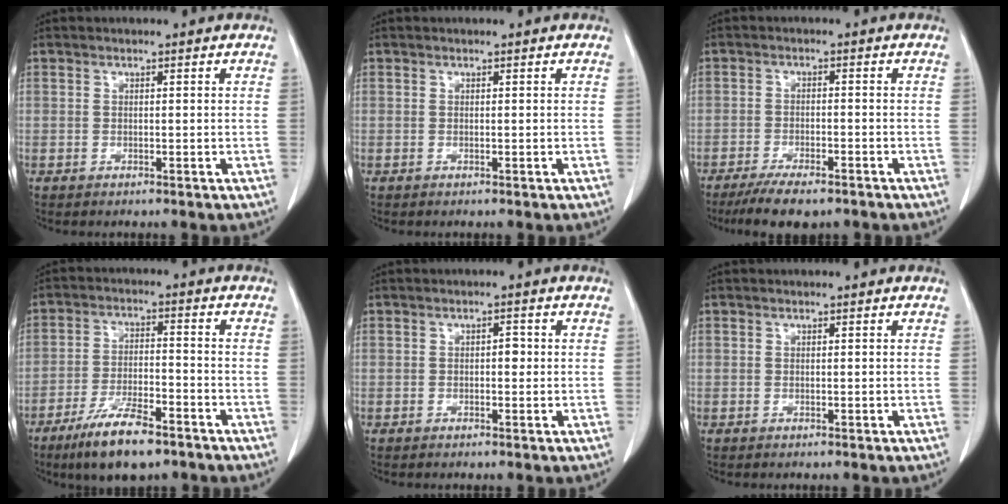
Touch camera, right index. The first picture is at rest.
{"total": 0.0}
{"total": 9.1, "force": [-6.9, 2.7, 5.4], "torque": [-0.086, -0.014, -0.107]}
{"total": 11.4, "force": [-7.6, 2.9, 7.9], "torque": [-0.149, -0.013, -0.130]}
{"total": 1.8, "force": [-0.1, 1.0, 1.5], "torque": [-0.023, 0.009, -0.001]}
{"total": 0.0}